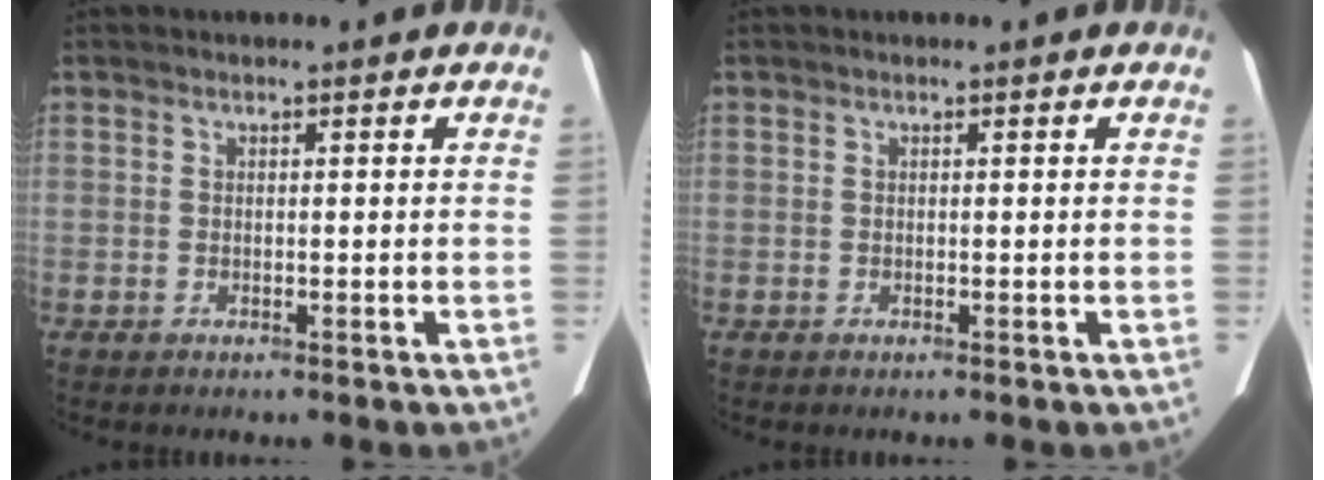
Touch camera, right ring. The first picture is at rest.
{"total": 0.0}